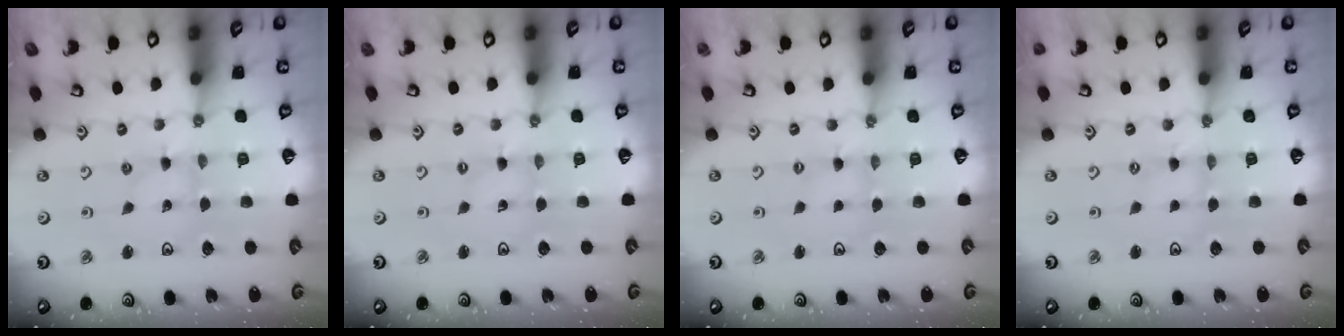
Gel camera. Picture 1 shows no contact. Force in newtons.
{"total": 0.0}
{"total": 0.0}
{"total": 0.0}